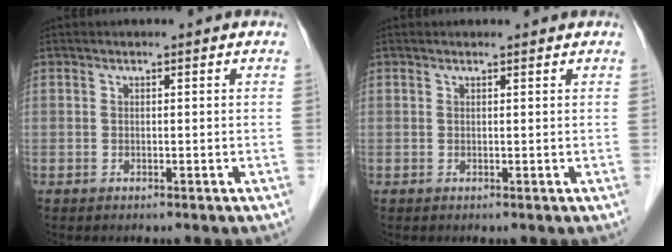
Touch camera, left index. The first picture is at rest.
{"total": 1.1, "force": [1.1, 0.0, 0.1], "torque": [-0.012, 0.005, 0.015]}